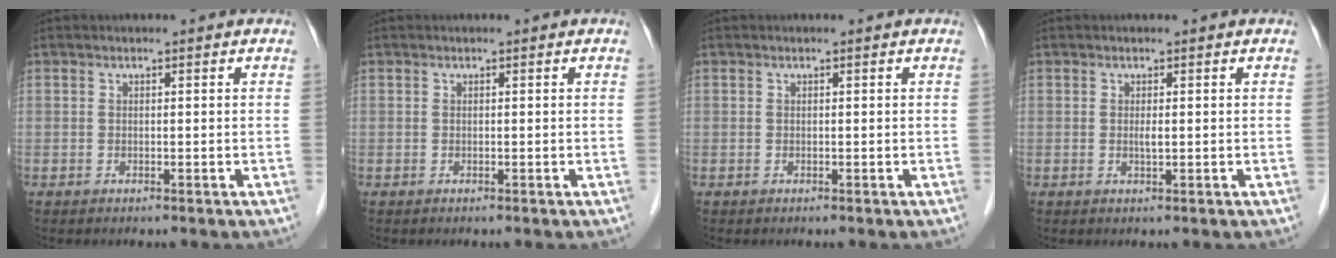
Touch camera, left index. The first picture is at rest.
{"total": 0.0}
{"total": 0.0}
{"total": 0.9, "force": [0.1, 0.1, 0.9], "torque": [-0.022, -0.003, 0.003]}